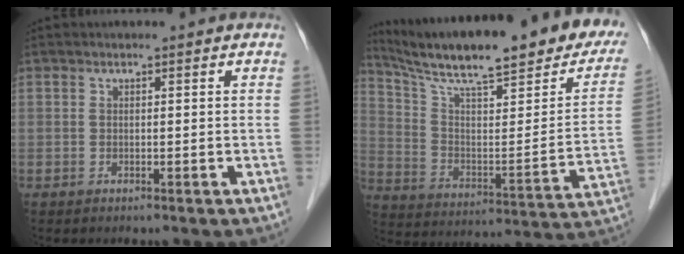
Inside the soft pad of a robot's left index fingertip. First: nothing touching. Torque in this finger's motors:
{"motor_torque": [-0.04, -0.67, 0.43, 0.10]}